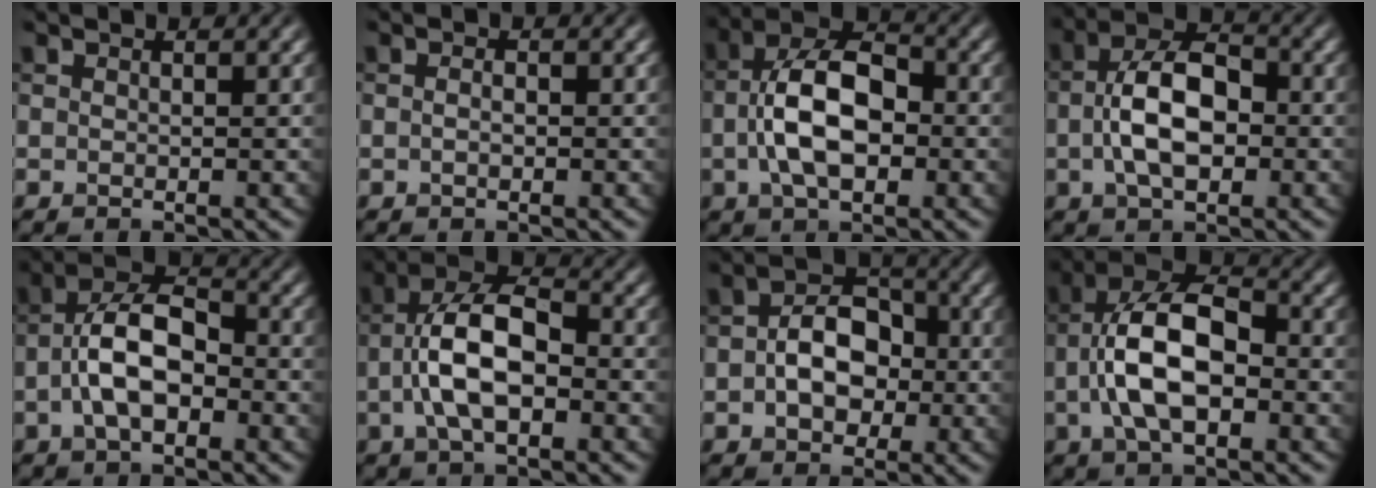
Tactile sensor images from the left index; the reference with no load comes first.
{"total": 0.9, "force": [-0.1, 0.5, 0.7], "torque": [-0.012, -0.004, -0.001]}
{"total": 7.7, "force": [-1.0, 4.1, 6.4], "torque": [-0.120, 0.015, -0.027]}
{"total": 6.6, "force": [-0.8, 3.6, 5.5], "torque": [-0.101, 0.010, -0.022]}
{"total": 6.2, "force": [-1.7, 3.1, 5.2], "torque": [-0.094, 0.018, -0.037]}
{"total": 7.1, "force": [-1.4, 3.4, 6.1], "torque": [-0.121, 0.016, -0.033]}
{"total": 5.6, "force": [-0.5, 3.9, 4.0], "torque": [-0.061, 0.004, -0.013]}
{"total": 8.2, "force": [-1.4, 4.1, 7.0], "torque": [-0.139, 0.017, -0.032]}